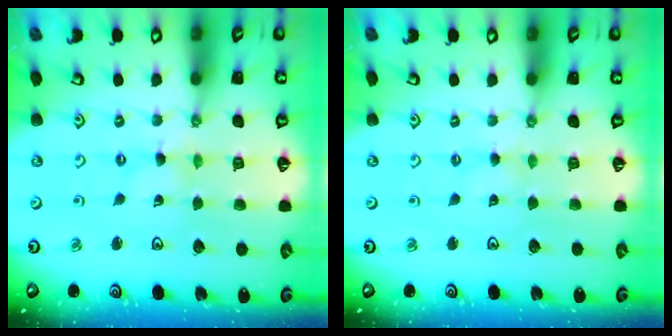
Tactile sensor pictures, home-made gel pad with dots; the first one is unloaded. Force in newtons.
{"total": 0.0}